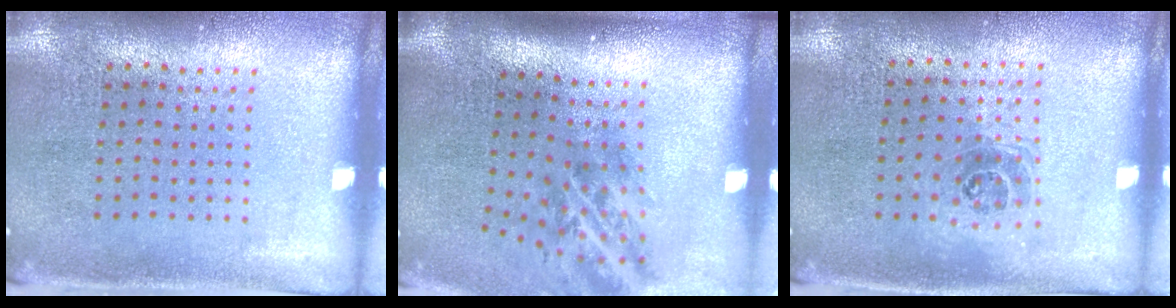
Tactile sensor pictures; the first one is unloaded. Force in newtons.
{"total": 1.9, "press": 1.3, "slide": 1.5}
{"total": 1.1, "press": 0.9, "slide": 0.5}